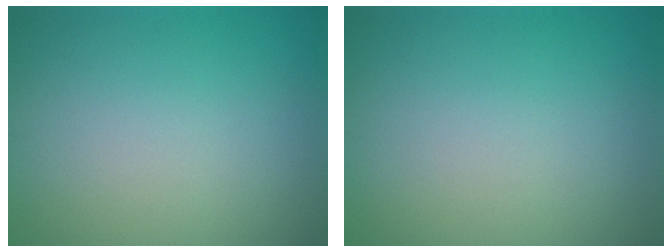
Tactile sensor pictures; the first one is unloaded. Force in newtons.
{"total": 0.0}